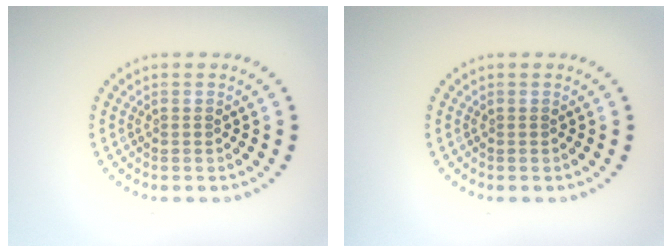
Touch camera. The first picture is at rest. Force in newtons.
{"total": 0.0}